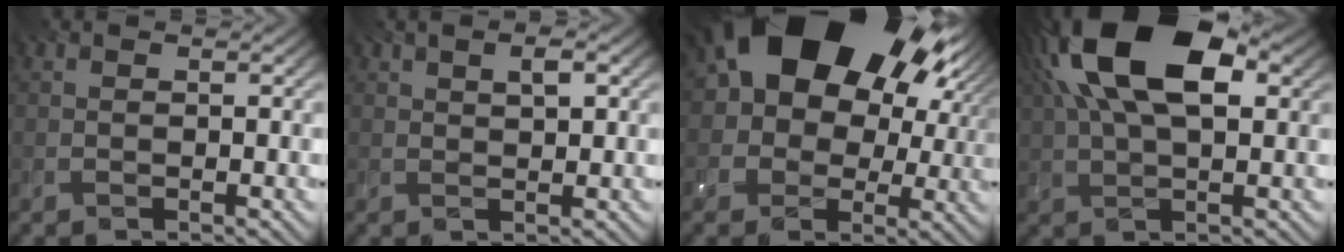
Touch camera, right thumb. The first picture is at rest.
{"total": 2.1, "force": [1.3, 0.7, 1.6], "torque": [-0.022, 0.001, 0.023]}
{"total": 19.9, "force": [7.1, 14.5, 11.7], "torque": [-0.193, 0.028, 0.118]}
{"total": 16.1, "force": [5.9, 7.9, 12.8], "torque": [-0.249, 0.036, 0.084]}